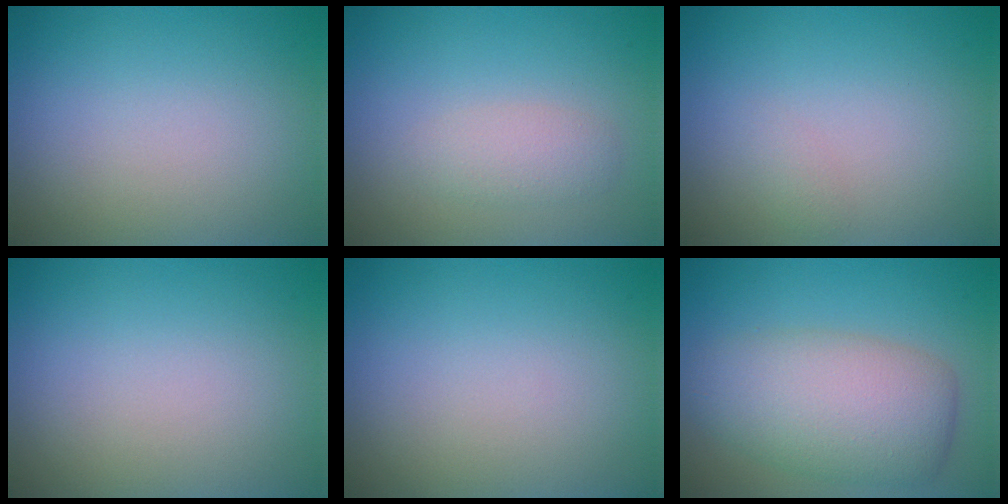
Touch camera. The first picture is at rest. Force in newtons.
{"total": 1.9, "press": 1.9, "slide": 0.1}
{"total": 0.6, "press": 0.6, "slide": 0.0}
{"total": 0.0}
{"total": 0.0}
{"total": 7.0, "press": 6.9, "slide": 0.4}